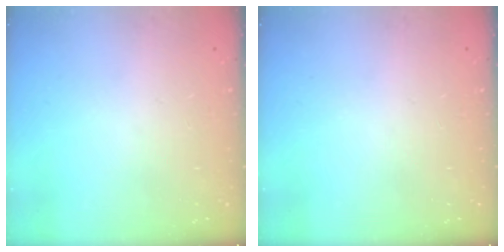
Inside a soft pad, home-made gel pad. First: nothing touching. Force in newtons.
{"total": 0.0}